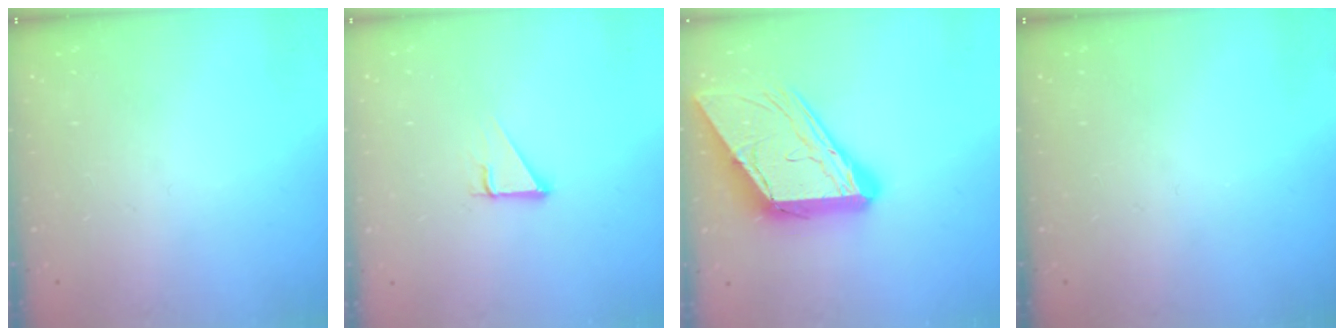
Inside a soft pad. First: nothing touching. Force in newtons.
{"total": 3.0, "press": 3.0, "slide": 0.1}
{"total": 23.4, "press": 23.3, "slide": 2.5}
{"total": 0.0}